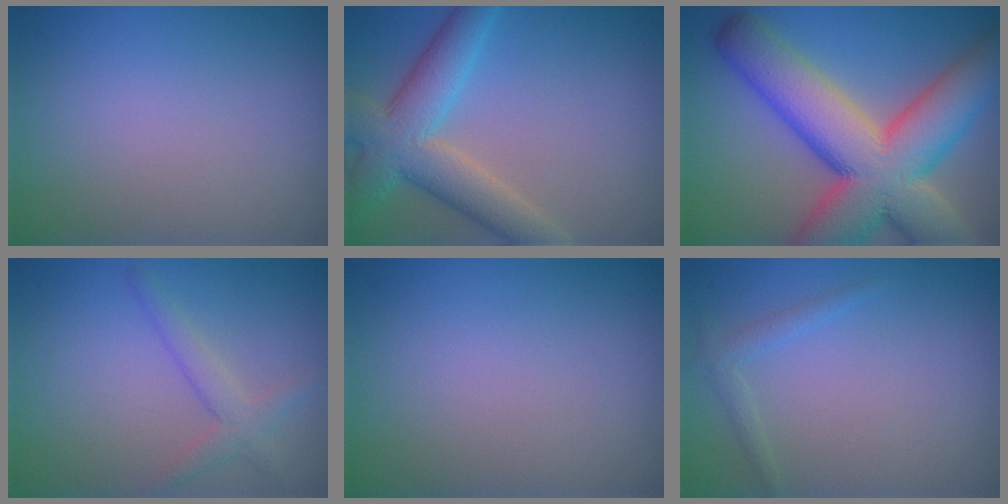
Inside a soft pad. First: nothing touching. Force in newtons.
{"total": 6.2, "press": 6.2, "slide": 0.2}
{"total": 14.2, "press": 14.2, "slide": 0.6}
{"total": 2.2, "press": 2.2, "slide": 0.1}
{"total": 0.0}
{"total": 1.2, "press": 1.2, "slide": 0.1}